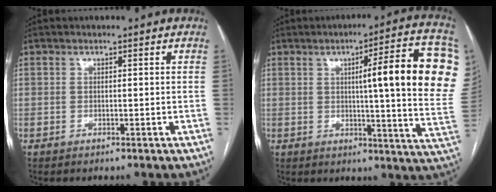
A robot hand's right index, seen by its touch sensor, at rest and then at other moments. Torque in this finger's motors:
{"motor_torque": [1.33, 0.81, 0.53, 0.11]}